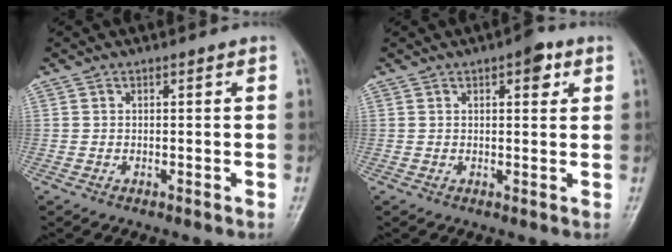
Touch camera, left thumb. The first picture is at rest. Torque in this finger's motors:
{"motor_torque": [0.53, 0.41, 0.28, -0.42, 0.01]}